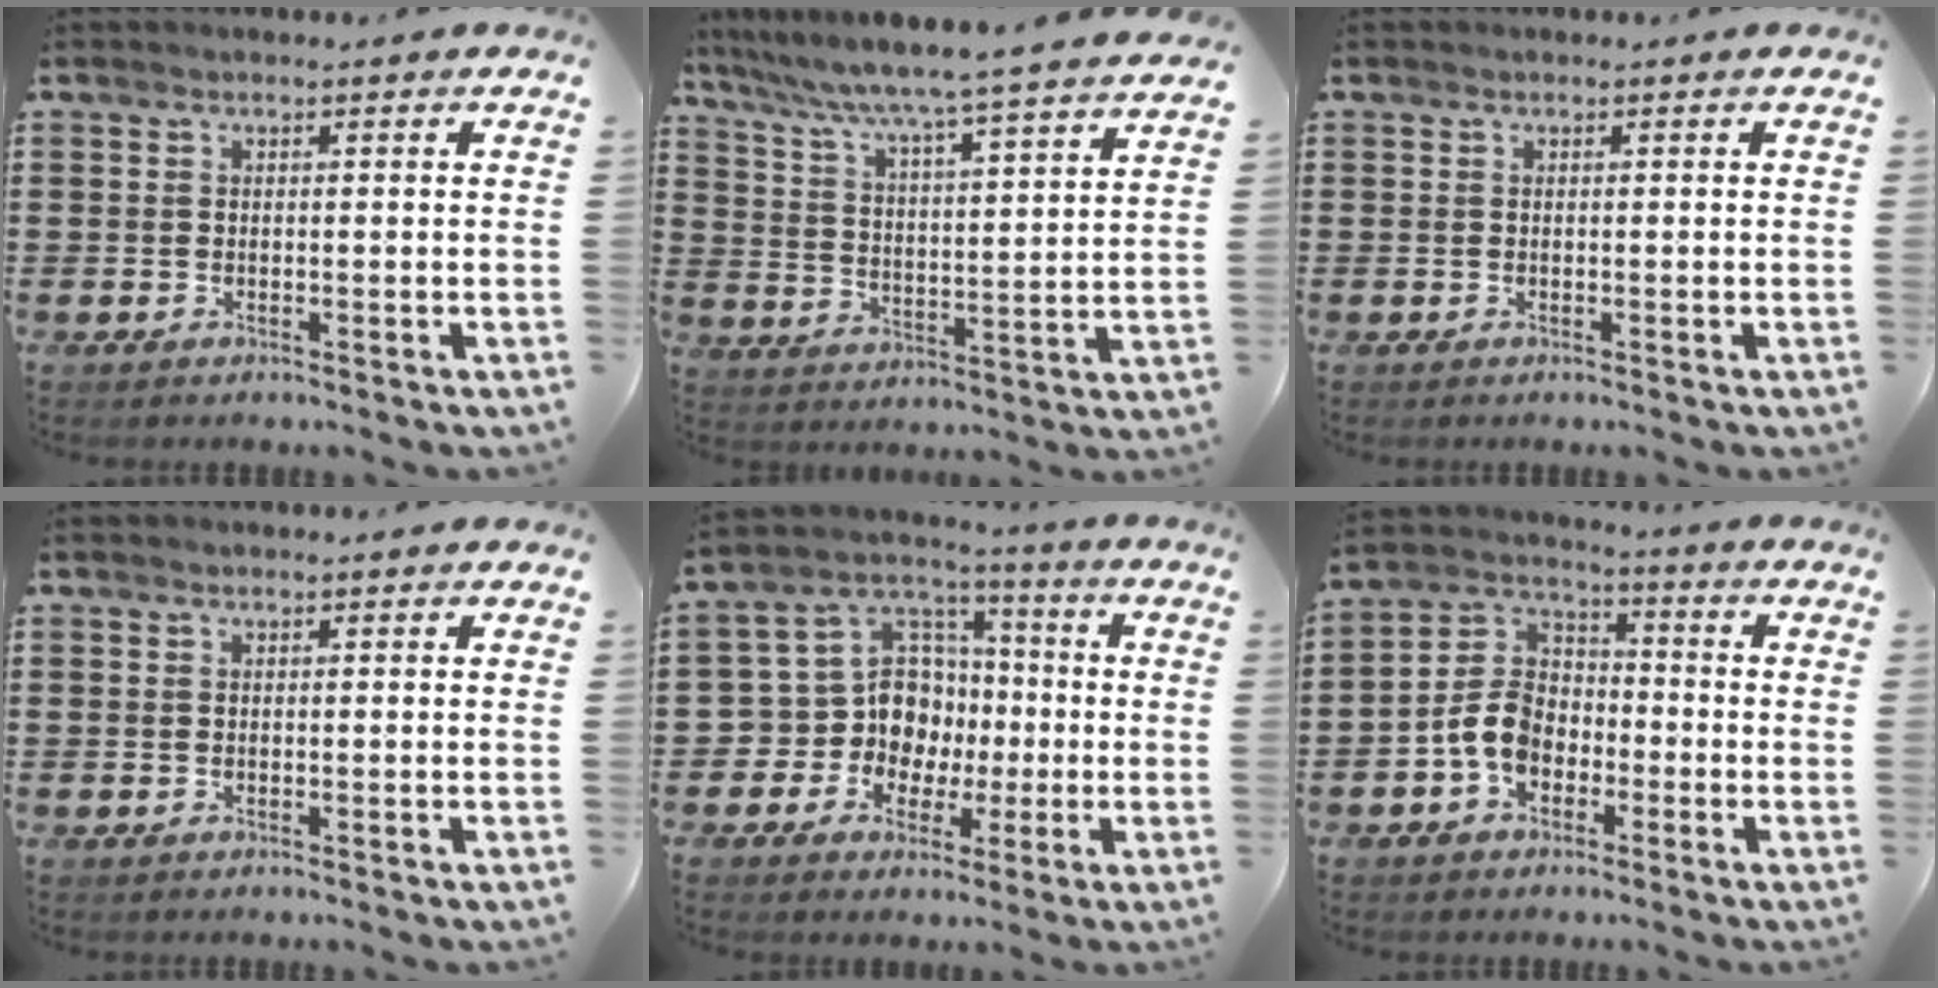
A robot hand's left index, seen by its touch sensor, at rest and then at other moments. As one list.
[{"total": 5.2, "force": [4.6, -1.2, 2.1], "torque": [-0.064, -0.049, 0.068]}, {"total": 0.0}, {"total": 0.0}, {"total": 10.7, "force": [-1.0, 10.0, 3.5], "torque": [-0.120, 0.005, -0.014]}, {"total": 7.5, "force": [-3.2, 5.3, 4.1], "torque": [-0.118, 0.008, -0.072]}]